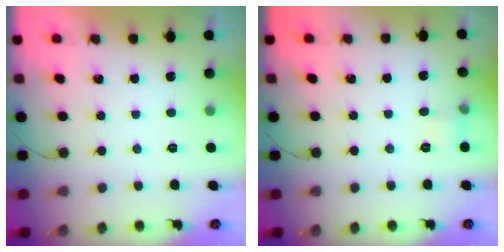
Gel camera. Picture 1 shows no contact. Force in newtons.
{"total": 4.8, "press": 4.5, "slide": 1.5}